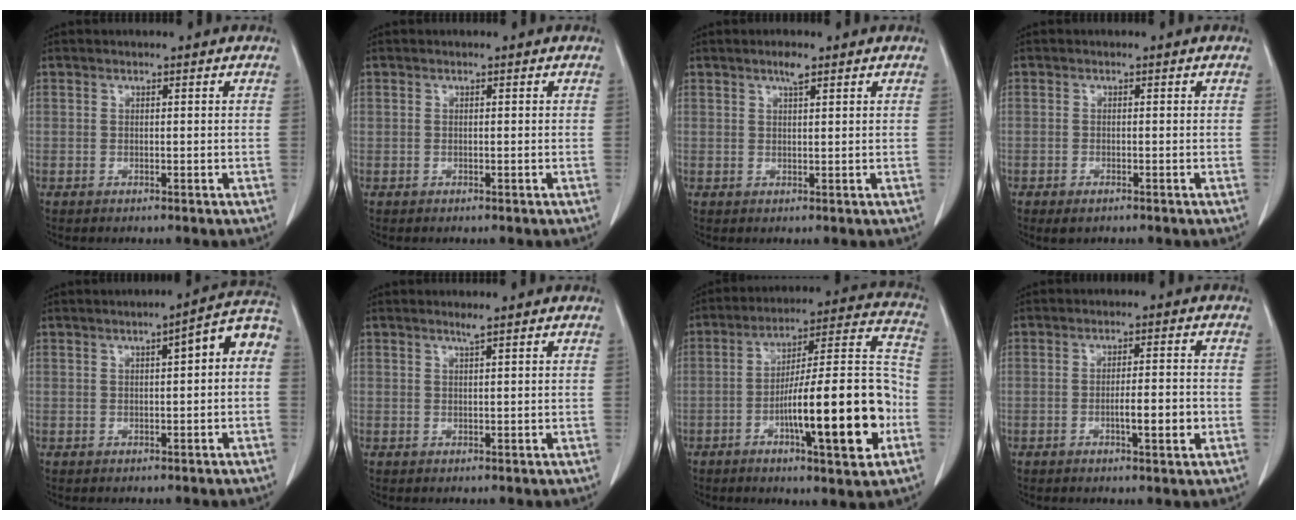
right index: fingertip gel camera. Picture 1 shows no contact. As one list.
[{"total": 0.0}, {"total": 1.8, "force": [1.2, 0.3, 1.3], "torque": [-0.027, 0.002, 0.021]}, {"total": 1.7, "force": [-1.1, 0.7, 1.1], "torque": [-0.018, -0.002, -0.013]}, {"total": 6.1, "force": [0.9, 1.1, 5.9], "torque": [-0.073, 0.024, 0.004]}, {"total": 0.9, "force": [0.7, -0.3, 0.5], "torque": [-0.019, -0.004, 0.017]}, {"total": 19.5, "force": [-6.1, 2.6, 18.4], "torque": [-0.266, 0.017, -0.086]}, {"total": 4.6, "force": [-1.4, 0.5, 4.3], "torque": [-0.067, -0.001, -0.019]}]